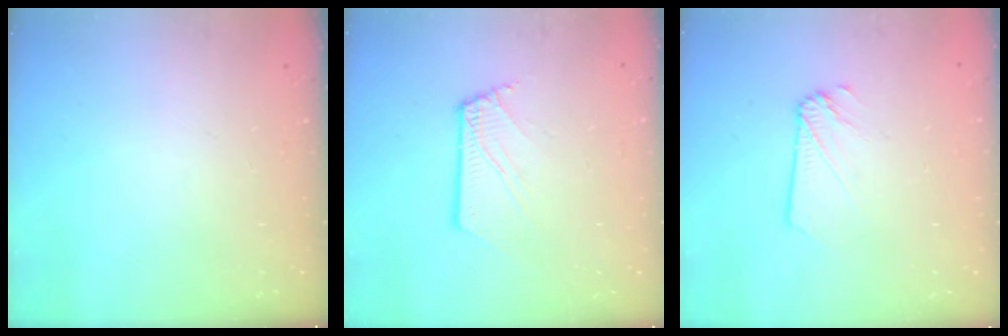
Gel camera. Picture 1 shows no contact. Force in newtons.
{"total": 3.3, "press": 3.3, "slide": 0.4}
{"total": 2.8, "press": 2.8, "slide": 0.3}